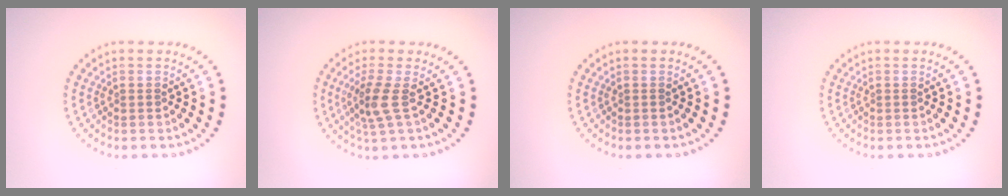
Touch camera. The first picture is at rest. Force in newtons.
{"total": 2.6, "press": 2.1, "slide": 1.6}
{"total": 0.0}
{"total": 0.0}